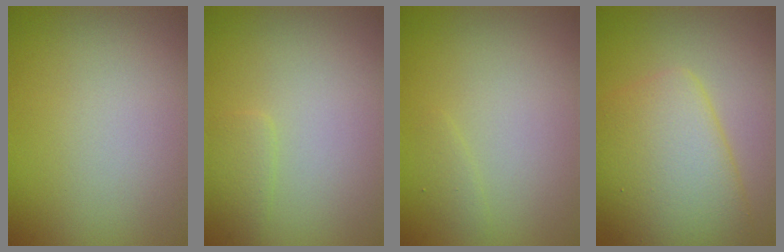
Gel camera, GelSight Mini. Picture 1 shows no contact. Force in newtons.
{"total": 1.3, "press": 1.3, "slide": 0.1}
{"total": 0.7, "press": 0.7, "slide": 0.1}
{"total": 7.1, "press": 7.1, "slide": 0.2}